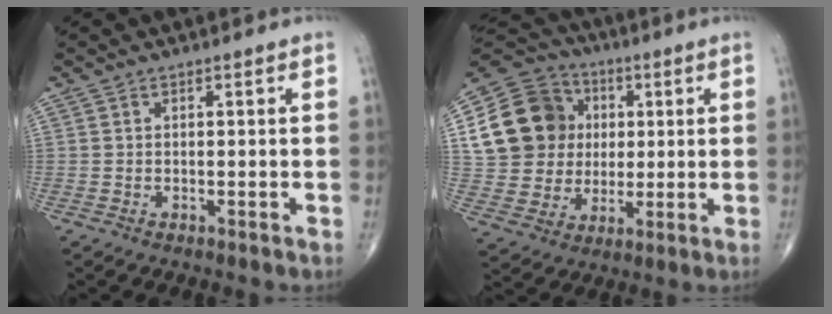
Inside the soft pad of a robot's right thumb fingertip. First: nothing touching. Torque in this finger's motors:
{"motor_torque": [1.03, 2.67, 0.43, -0.20, 0.08]}